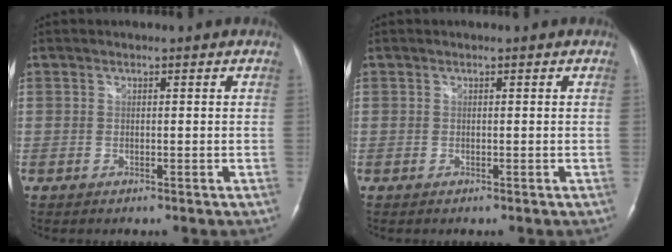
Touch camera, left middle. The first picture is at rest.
{"total": 0.0}